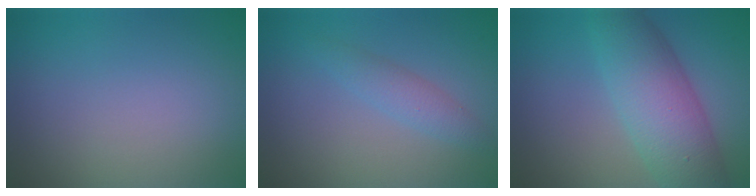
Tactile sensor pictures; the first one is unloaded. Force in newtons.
{"total": 2.0, "press": 2.0, "slide": 0.0}
{"total": 7.4, "press": 7.4, "slide": 0.2}